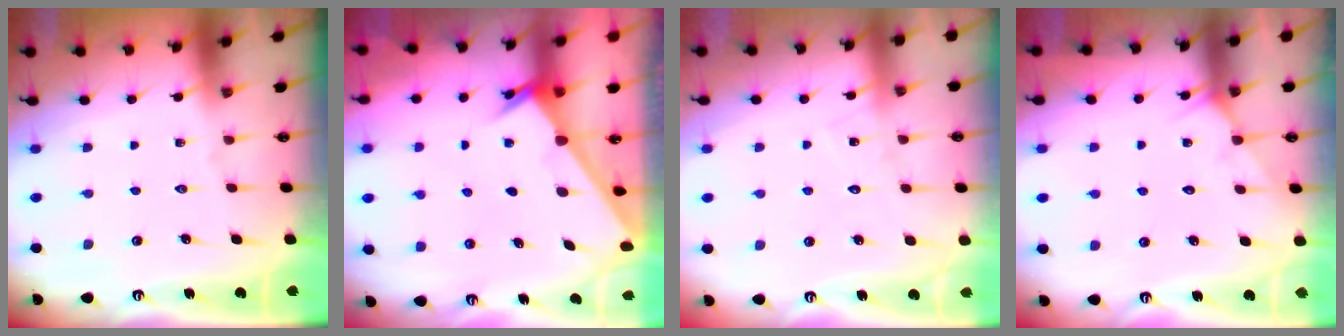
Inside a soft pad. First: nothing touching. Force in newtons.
{"total": 2.4, "press": 2.4, "slide": 0.3}
{"total": 8.2, "press": 8.2, "slide": 0.4}
{"total": 4.4, "press": 4.4, "slide": 0.3}